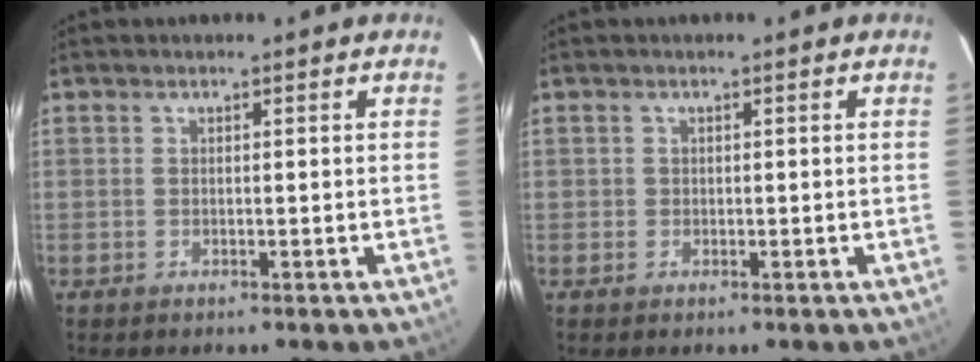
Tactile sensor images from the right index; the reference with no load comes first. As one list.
[{"total": 0.7, "force": [-0.2, 0.7, 0.0], "torque": [0.002, 0.000, -0.003]}]